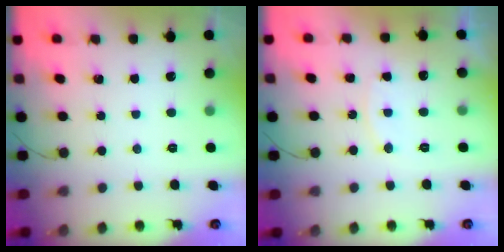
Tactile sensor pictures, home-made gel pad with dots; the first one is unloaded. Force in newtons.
{"total": 6.5, "press": 6.5, "slide": 0.3}